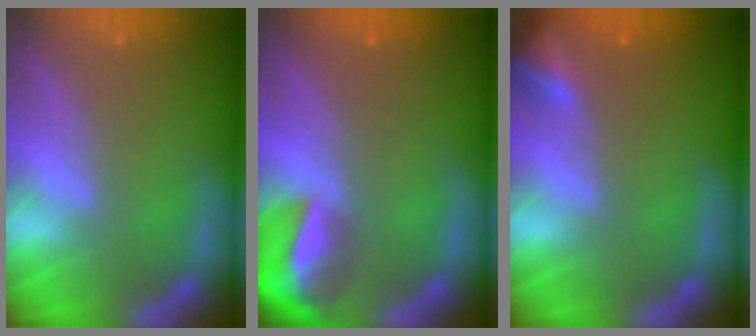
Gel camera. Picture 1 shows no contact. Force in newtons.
{"total": 7.4}
{"total": 2.9}